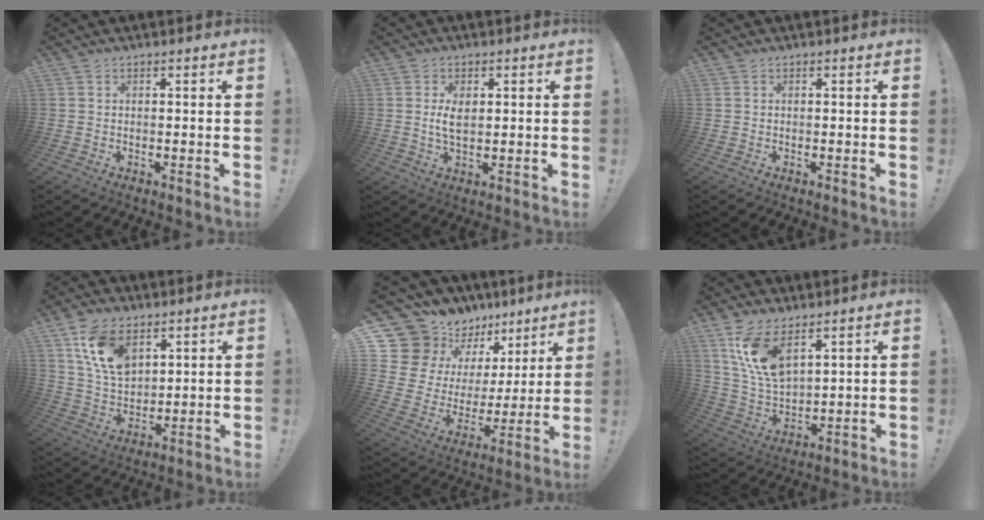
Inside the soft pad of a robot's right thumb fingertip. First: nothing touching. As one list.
[{"total": 4.6, "force": [0.6, 2.2, 4.0], "torque": [-0.078, -0.008, 0.005]}, {"total": 0.0}, {"total": 13.5, "force": [7.1, 8.3, 8.0], "torque": [-0.153, -0.021, 0.139]}, {"total": 14.7, "force": [11.7, 8.1, 3.8], "torque": [-0.071, -0.101, 0.232]}, {"total": 12.6, "force": [7.8, 5.7, 8.1], "torque": [-0.179, -0.036, 0.148]}]